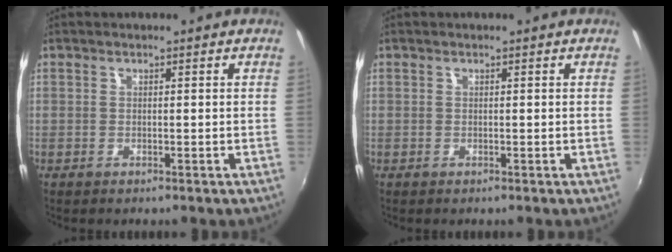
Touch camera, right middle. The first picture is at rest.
{"total": 0.0}